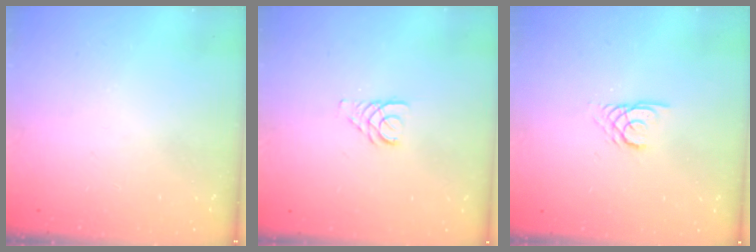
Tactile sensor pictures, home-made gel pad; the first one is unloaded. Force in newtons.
{"total": 2.7, "press": 2.7, "slide": 0.2}
{"total": 2.2, "press": 2.2, "slide": 0.1}